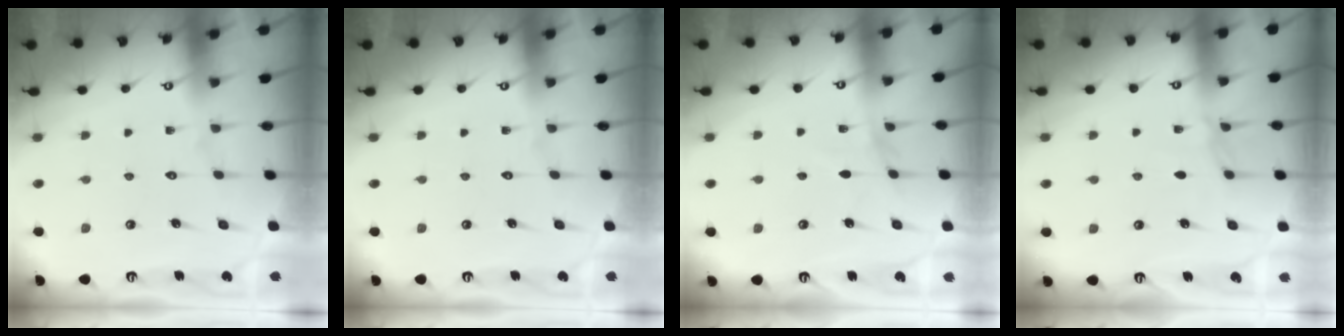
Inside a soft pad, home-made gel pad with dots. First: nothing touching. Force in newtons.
{"total": 0.0}
{"total": 3.1, "press": 3.1, "slide": 0.4}
{"total": 4.3, "press": 4.2, "slide": 0.5}